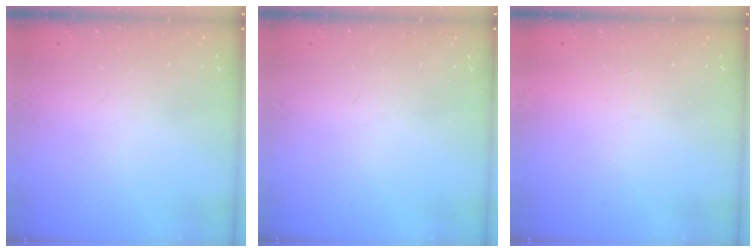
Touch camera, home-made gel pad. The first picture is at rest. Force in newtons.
{"total": 0.0}
{"total": 1.7, "press": 1.7, "slide": 0.1}